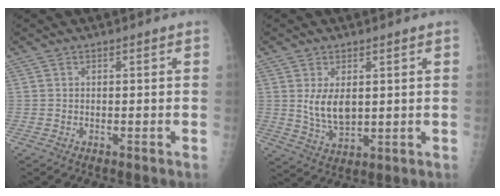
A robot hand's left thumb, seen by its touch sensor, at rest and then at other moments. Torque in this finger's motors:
{"motor_torque": [0.67, 0.94, 0.69, -0.46, 0.07]}